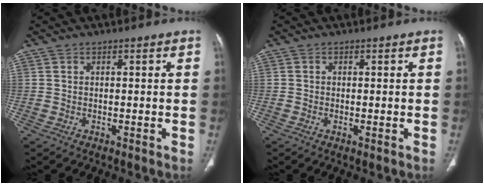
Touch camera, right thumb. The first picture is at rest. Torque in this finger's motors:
{"motor_torque": [-0.66, 0.28, -0.44, 0.14, -0.01]}